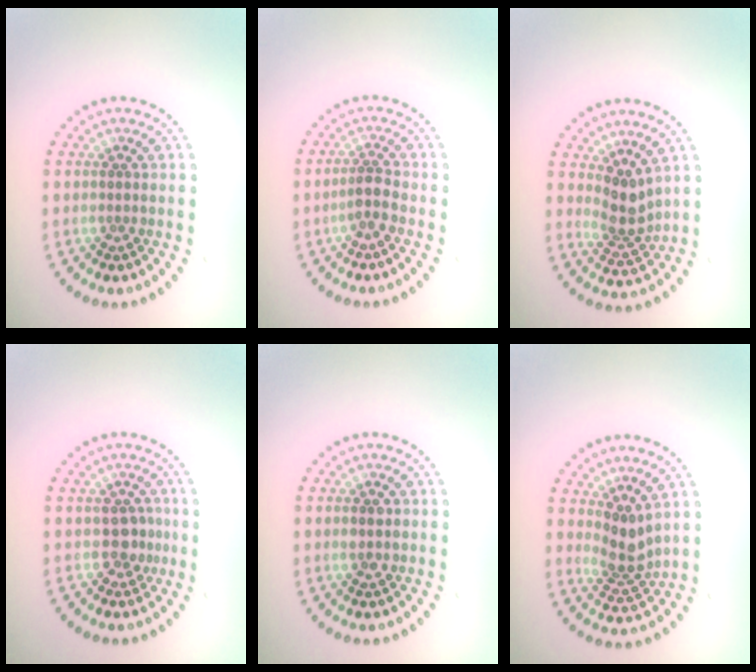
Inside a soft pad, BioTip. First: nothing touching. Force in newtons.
{"total": 1.8, "press": 1.4, "slide": 1.2}
{"total": 3.0, "press": 2.2, "slide": 2.0}
{"total": 1.7, "press": 1.5, "slide": 0.7}
{"total": 1.6, "press": 1.6, "slide": 0.1}
{"total": 2.9, "press": 2.2, "slide": 1.8}